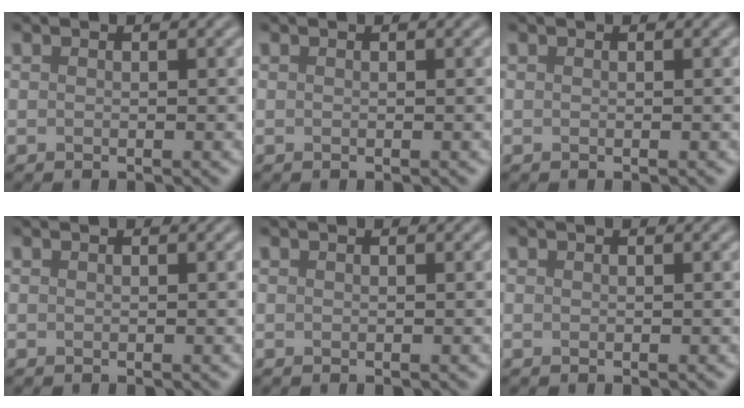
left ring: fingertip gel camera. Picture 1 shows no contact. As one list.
[{"total": 0.0}, {"total": 0.0}, {"total": 0.0}, {"total": 0.0}, {"total": 0.0}]